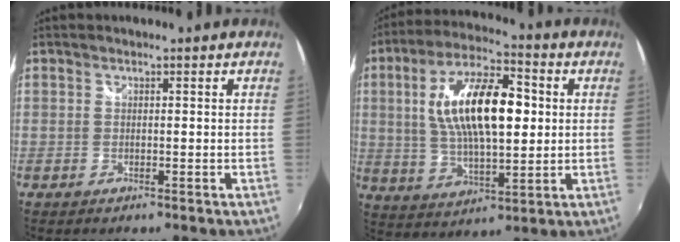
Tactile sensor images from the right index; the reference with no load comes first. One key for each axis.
{"total": 17.7, "fx": 2.7, "fy": 7.2, "fz": 15.9, "tx": -0.290, "ty": 0.016, "tz": 0.050}